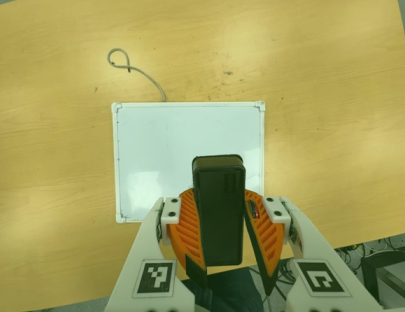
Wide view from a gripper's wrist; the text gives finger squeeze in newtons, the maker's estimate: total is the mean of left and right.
{"total": 9.7, "left": 9.8, "right": 9.7}